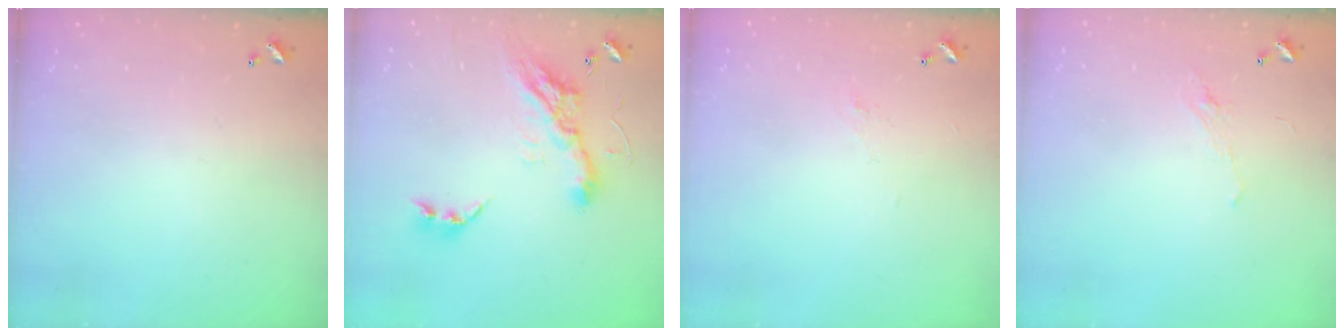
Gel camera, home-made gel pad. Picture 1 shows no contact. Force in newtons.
{"total": 13.4, "press": 13.3, "slide": 0.8}
{"total": 1.6, "press": 1.5, "slide": 0.5}
{"total": 2.2, "press": 2.1, "slide": 0.8}